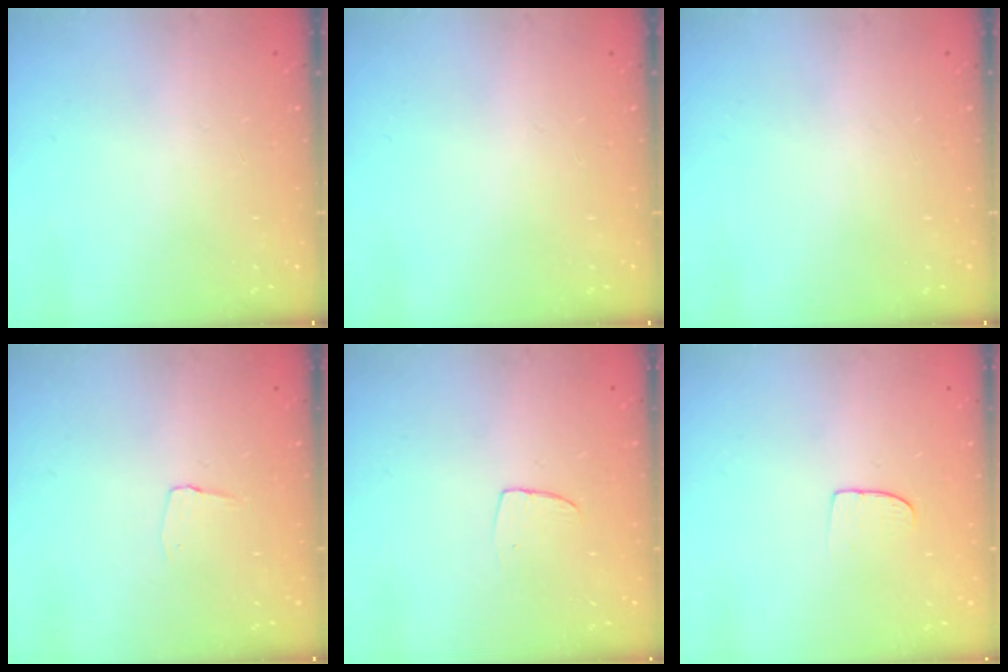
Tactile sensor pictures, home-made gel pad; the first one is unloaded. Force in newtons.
{"total": 0.0}
{"total": 0.0}
{"total": 3.5, "press": 3.4, "slide": 0.2}
{"total": 3.1, "press": 3.1, "slide": 0.2}
{"total": 5.6, "press": 5.5, "slide": 0.5}